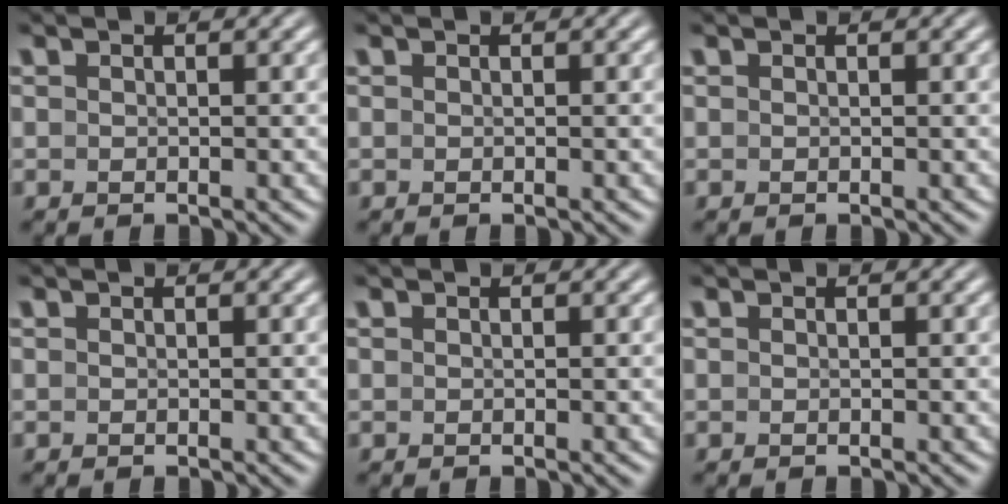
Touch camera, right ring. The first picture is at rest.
{"total": 0.0}
{"total": 0.0}
{"total": 0.0}
{"total": 0.0}
{"total": 0.0}